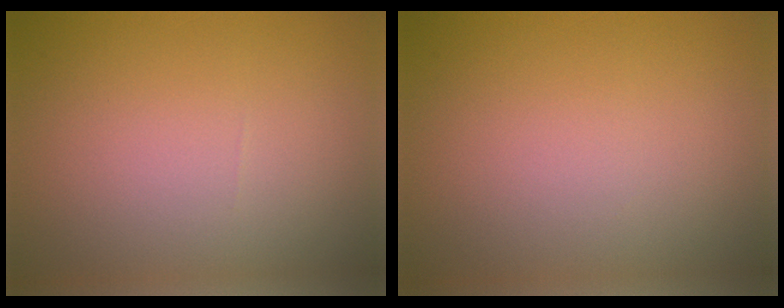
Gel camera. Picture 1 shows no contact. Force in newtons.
{"total": 0.0}